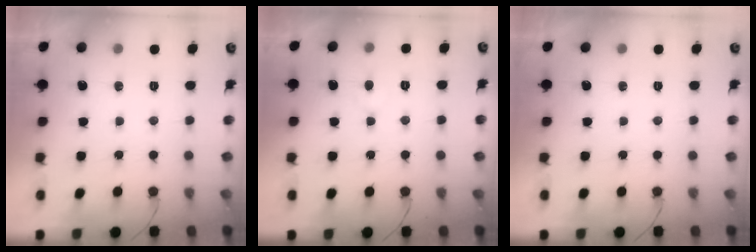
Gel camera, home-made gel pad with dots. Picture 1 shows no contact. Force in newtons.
{"total": 2.5, "press": 2.5, "slide": 0.2}
{"total": 0.0}